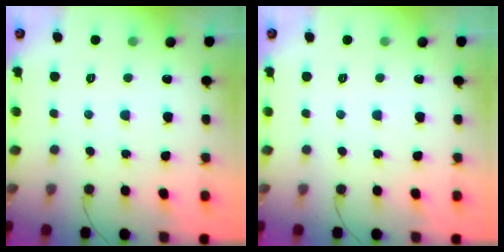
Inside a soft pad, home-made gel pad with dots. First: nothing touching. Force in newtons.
{"total": 0.0}